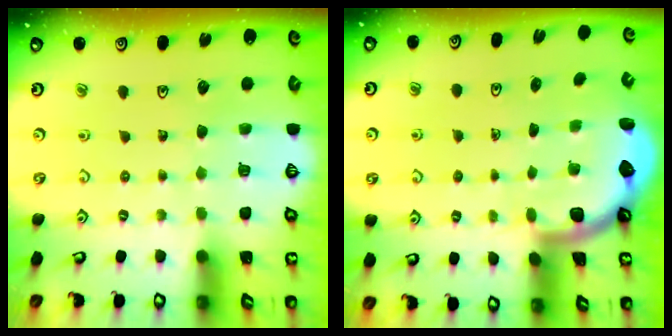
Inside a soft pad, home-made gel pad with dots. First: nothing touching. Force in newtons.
{"total": 1.9, "press": 1.8, "slide": 0.3}